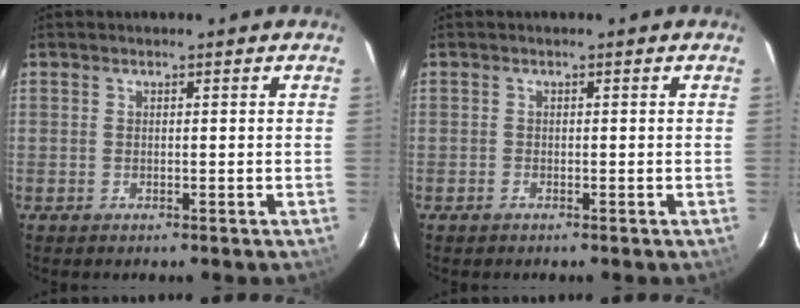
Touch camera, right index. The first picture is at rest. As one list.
[{"total": 0.7, "force": [-0.6, 0.4, 0.1], "torque": [-0.004, 0.001, -0.012]}]